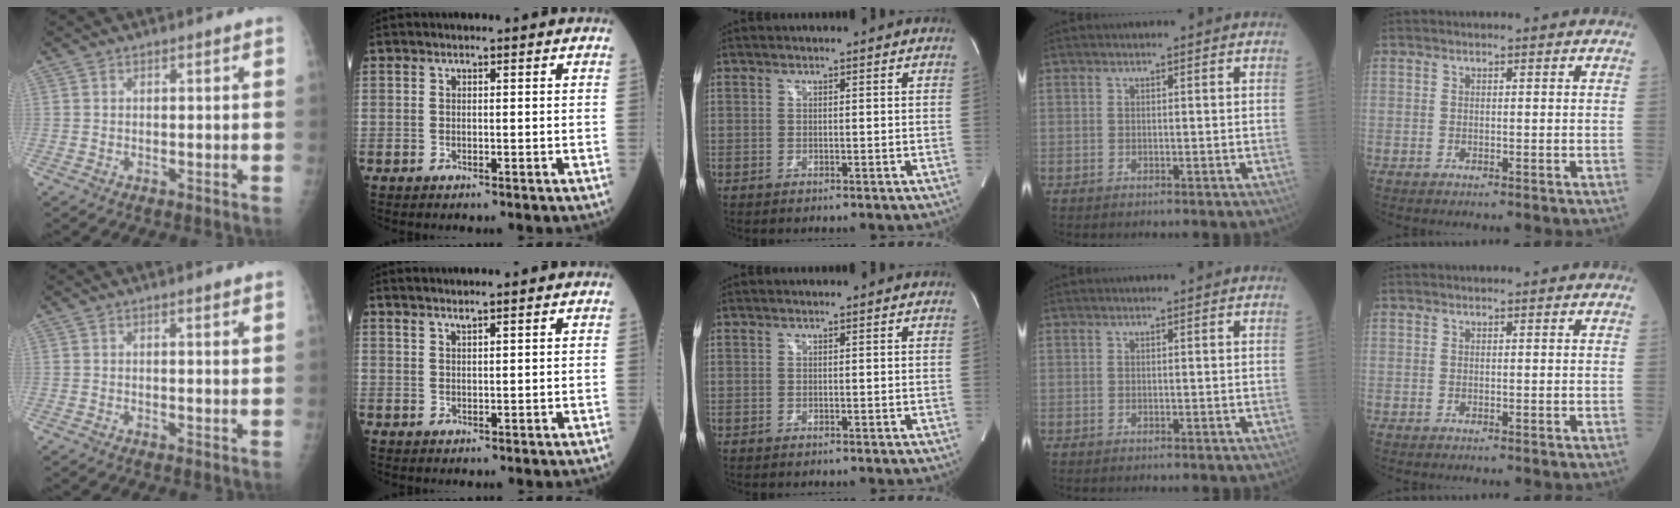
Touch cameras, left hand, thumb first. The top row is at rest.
{"thumb": {"total": 1.4, "force": [1.1, 0.2, 0.9], "torque": [-0.004, -0.005, 0.012]}, "index": {"total": 2.1, "force": [1.9, -0.2, 0.9], "torque": [-0.014, 0.012, 0.035]}}